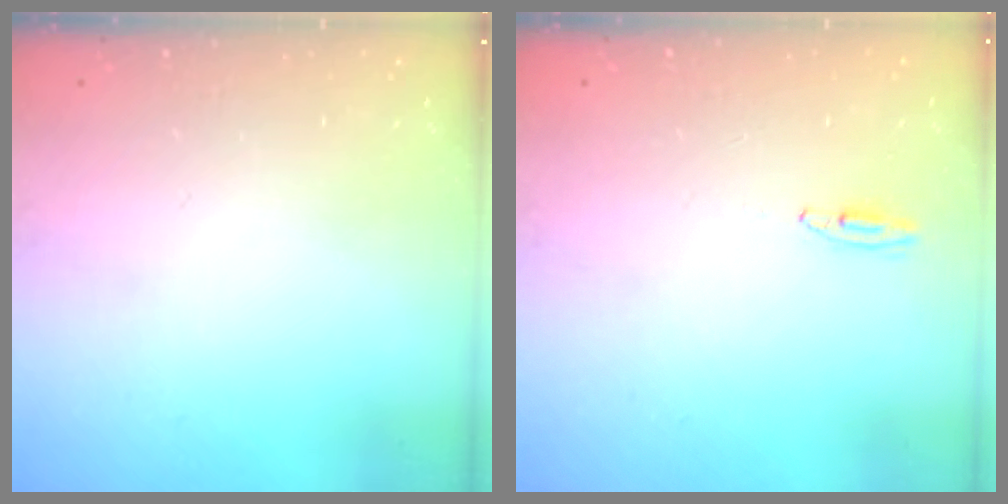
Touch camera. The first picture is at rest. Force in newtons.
{"total": 2.7, "press": 2.5, "slide": 1.0}